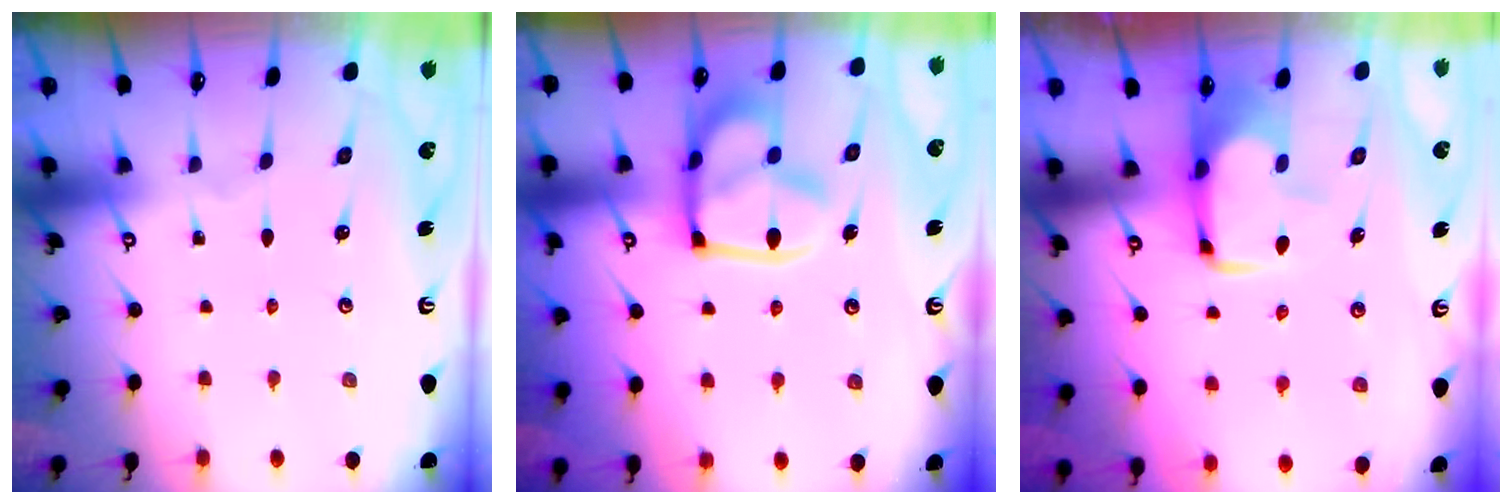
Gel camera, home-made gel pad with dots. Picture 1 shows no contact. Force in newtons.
{"total": 17.2, "press": 17.1, "slide": 2.0}
{"total": 1.2, "press": 1.0, "slide": 0.6}